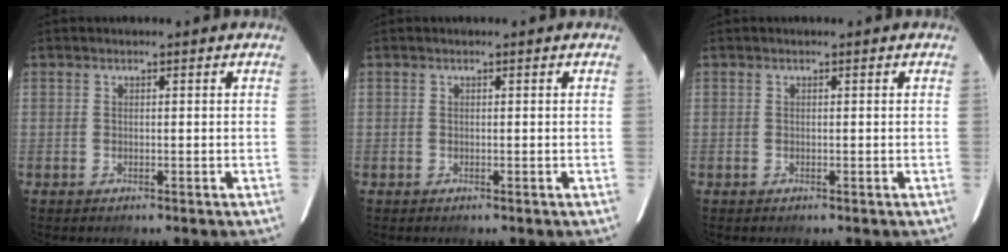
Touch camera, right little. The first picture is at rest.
{"total": 0.0}
{"total": 0.0}